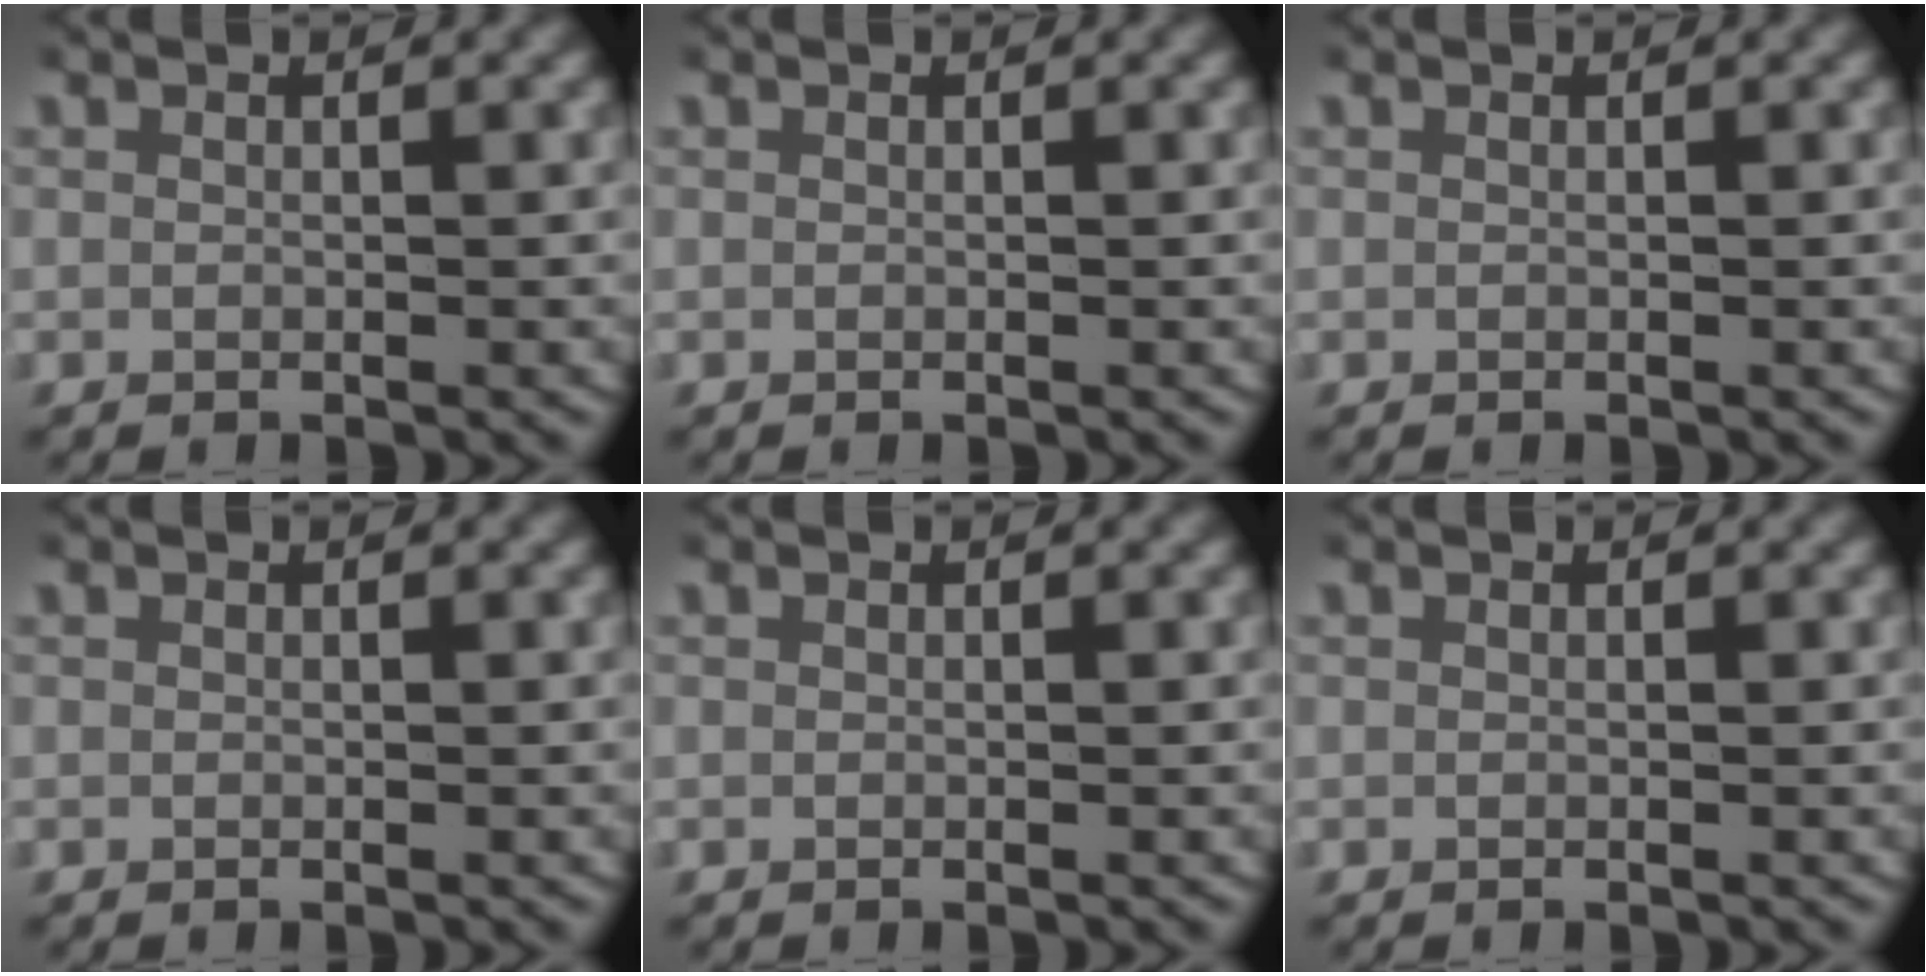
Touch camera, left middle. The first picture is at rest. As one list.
[{"total": 0.0}, {"total": 0.0}, {"total": 0.0}, {"total": 0.0}, {"total": 0.0}]